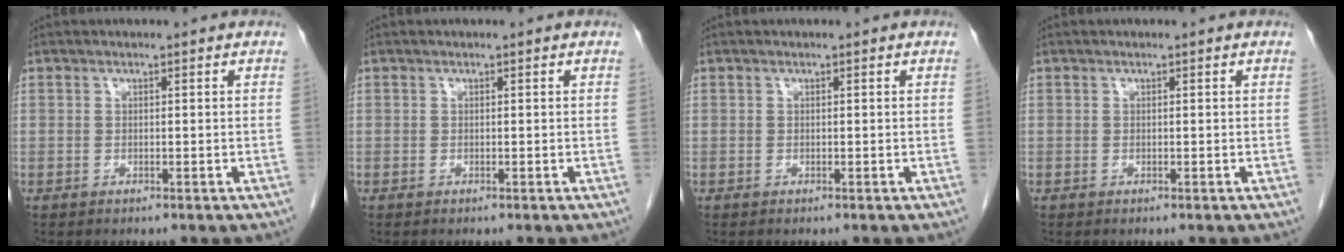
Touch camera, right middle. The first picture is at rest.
{"total": 0.0}
{"total": 0.0}
{"total": 0.0}